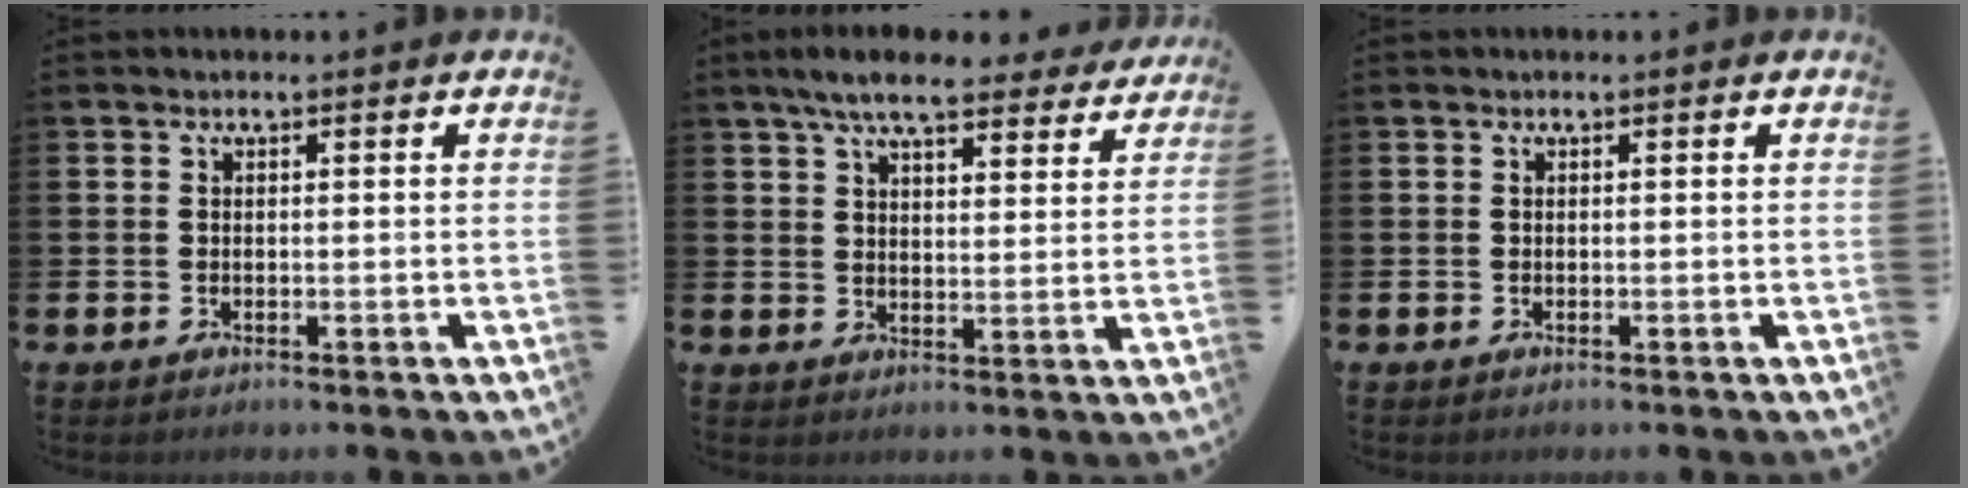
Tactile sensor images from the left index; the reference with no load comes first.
{"total": 8.1, "force": [7.2, 1.7, 3.2], "torque": [-0.071, -0.028, 0.129]}
{"total": 0.0}